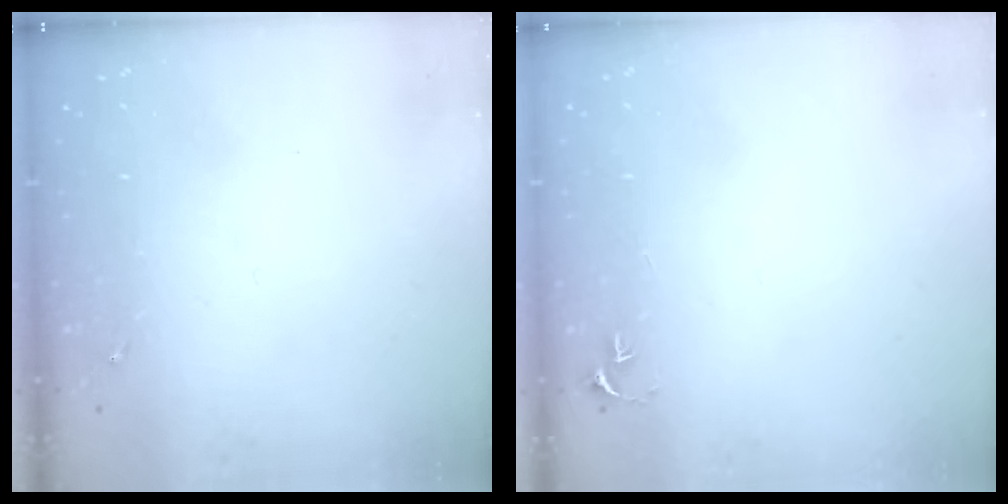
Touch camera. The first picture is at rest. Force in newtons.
{"total": 2.7, "press": 2.7, "slide": 0.3}